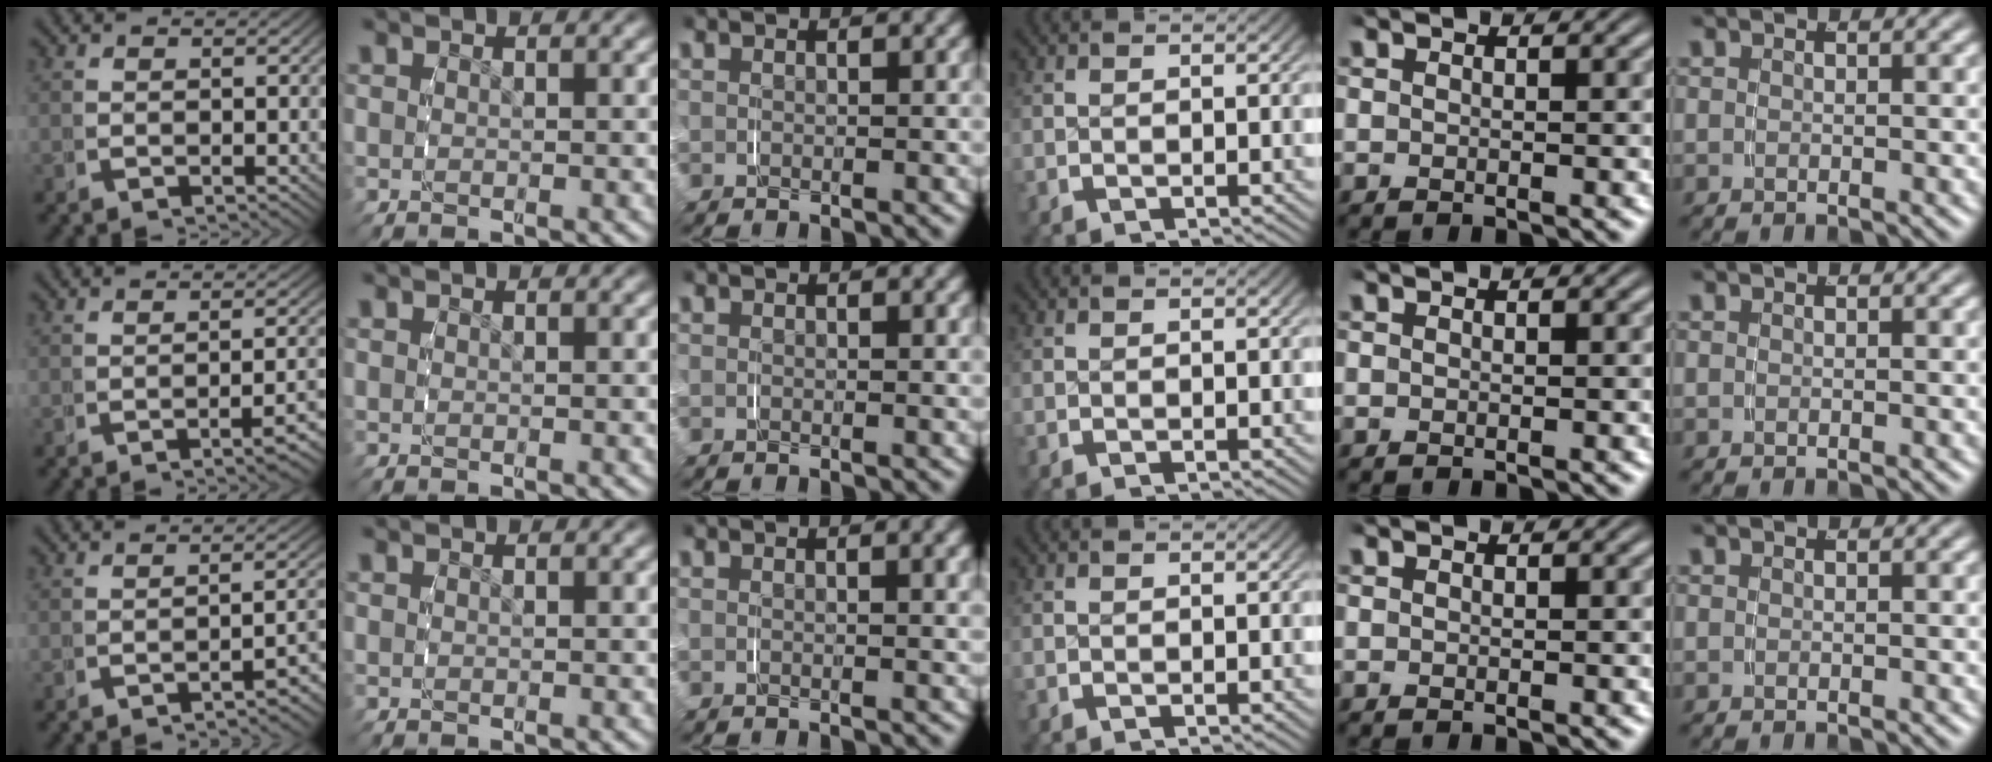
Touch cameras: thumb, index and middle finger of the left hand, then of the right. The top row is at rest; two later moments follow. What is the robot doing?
{"motion": "grasp_and_lifting", "object": "string"}